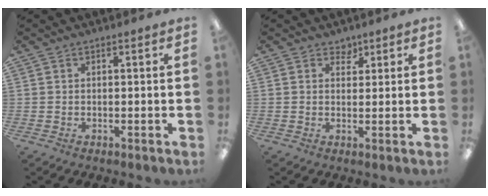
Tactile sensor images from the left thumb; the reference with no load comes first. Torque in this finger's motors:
{"motor_torque": [0.21, -0.10, 0.20, -0.29, 0.00]}